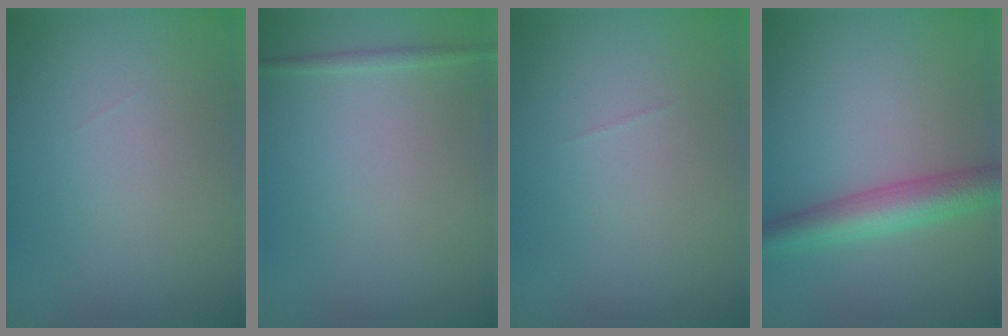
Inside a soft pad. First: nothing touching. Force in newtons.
{"total": 0.8, "press": 0.8, "slide": 0.1}
{"total": 0.0}
{"total": 4.7, "press": 4.7, "slide": 0.1}